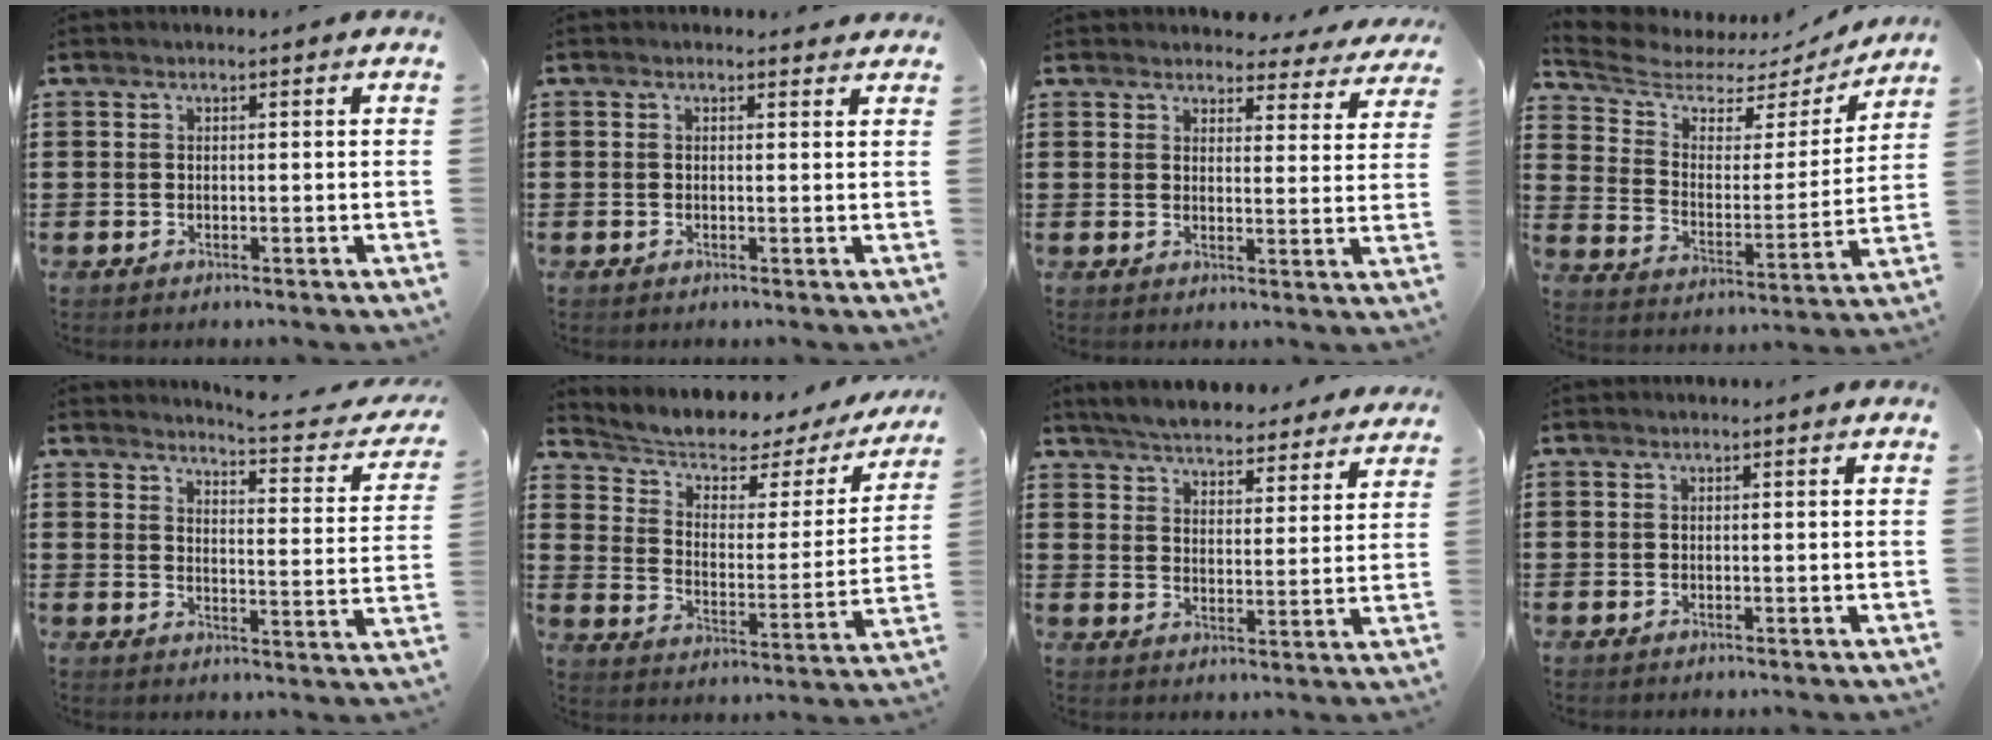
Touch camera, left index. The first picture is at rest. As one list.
[{"total": 0.6, "force": [0.3, 0.4, 0.0], "torque": [0.004, 0.000, 0.004]}, {"total": 3.7, "force": [3.6, 0.8, 0.4], "torque": [-0.018, -0.018, 0.062]}, {"total": 5.6, "force": [4.8, 2.4, 1.5], "torque": [-0.066, -0.031, 0.078]}, {"total": 3.9, "force": [3.6, -0.3, 1.5], "torque": [-0.034, -0.035, 0.052]}, {"total": 4.0, "force": [3.3, 1.6, 1.6], "torque": [-0.053, -0.031, 0.048]}, {"total": 5.2, "force": [5.2, 0.0, 0.6], "torque": [-0.036, -0.031, 0.089]}, {"total": 0.0}]